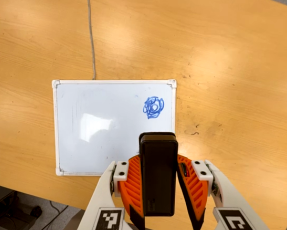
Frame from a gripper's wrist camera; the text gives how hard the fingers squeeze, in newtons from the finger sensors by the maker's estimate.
{"total": 4.5, "left": 3.7, "right": 5.3}